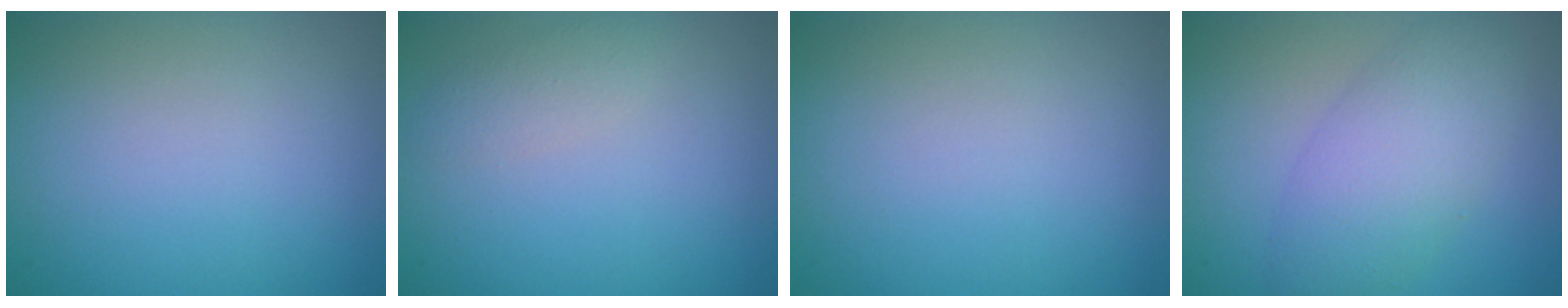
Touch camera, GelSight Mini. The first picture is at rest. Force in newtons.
{"total": 1.4, "press": 1.4, "slide": 0.1}
{"total": 0.0}
{"total": 5.1, "press": 5.1, "slide": 0.2}